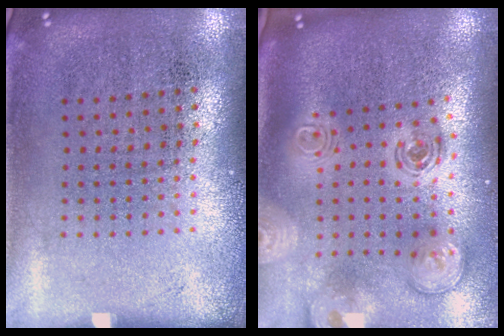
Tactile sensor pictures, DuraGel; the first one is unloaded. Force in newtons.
{"total": 3.1, "press": 2.1, "slide": 2.2}